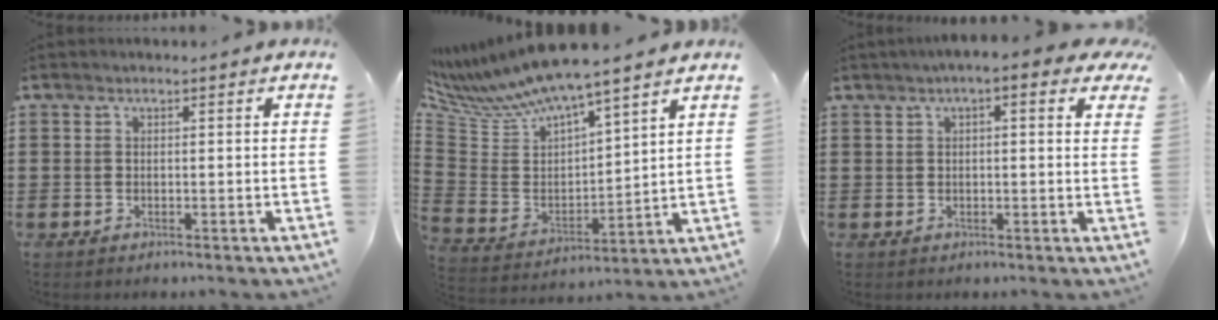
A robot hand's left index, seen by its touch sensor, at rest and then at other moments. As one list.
[{"total": 7.7, "force": [7.0, 0.8, 3.1], "torque": [-0.096, -0.048, 0.117]}, {"total": 3.1, "force": [1.6, 0.4, 2.6], "torque": [-0.046, 0.004, 0.025]}]